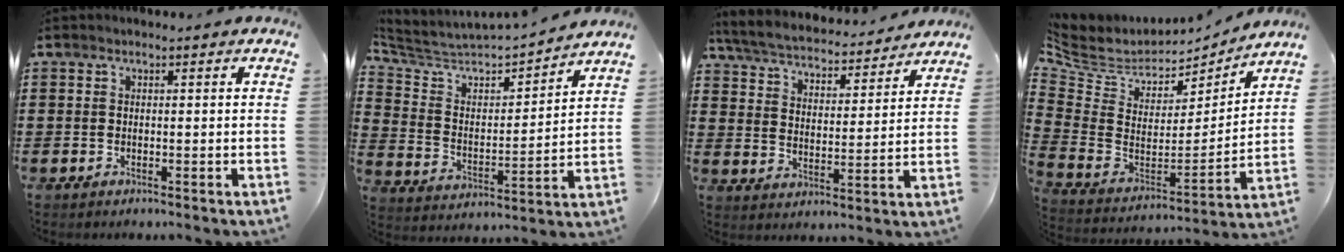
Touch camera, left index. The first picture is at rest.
{"total": 4.5, "force": [4.1, 1.3, 1.5], "torque": [-0.058, -0.035, 0.060]}
{"total": 4.9, "force": [4.8, 0.2, 1.1], "torque": [-0.046, -0.031, 0.077]}
{"total": 6.2, "force": [4.7, 3.7, 1.6], "torque": [-0.074, -0.040, 0.083]}